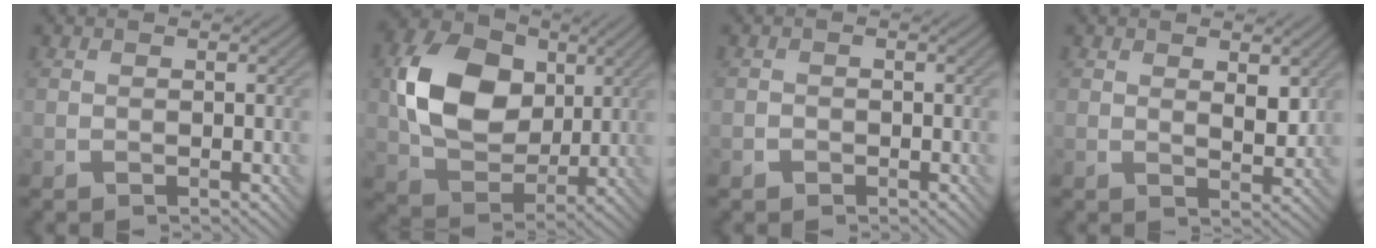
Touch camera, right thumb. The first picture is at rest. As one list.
[{"total": 12.6, "force": [2.4, 9.2, 8.3], "torque": [-0.176, 0.005, 0.046]}, {"total": 0.9, "force": [-0.5, 0.7, 0.1], "torque": [0.001, -0.001, -0.012]}, {"total": 3.2, "force": [1.2, 1.6, 2.5], "torque": [-0.042, -0.008, 0.024]}]